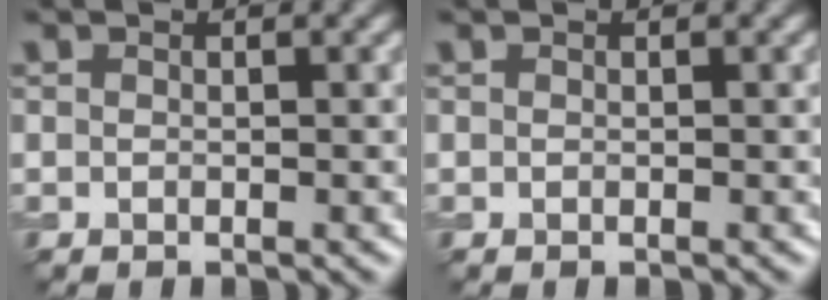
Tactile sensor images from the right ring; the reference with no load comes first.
{"total": 0.0}